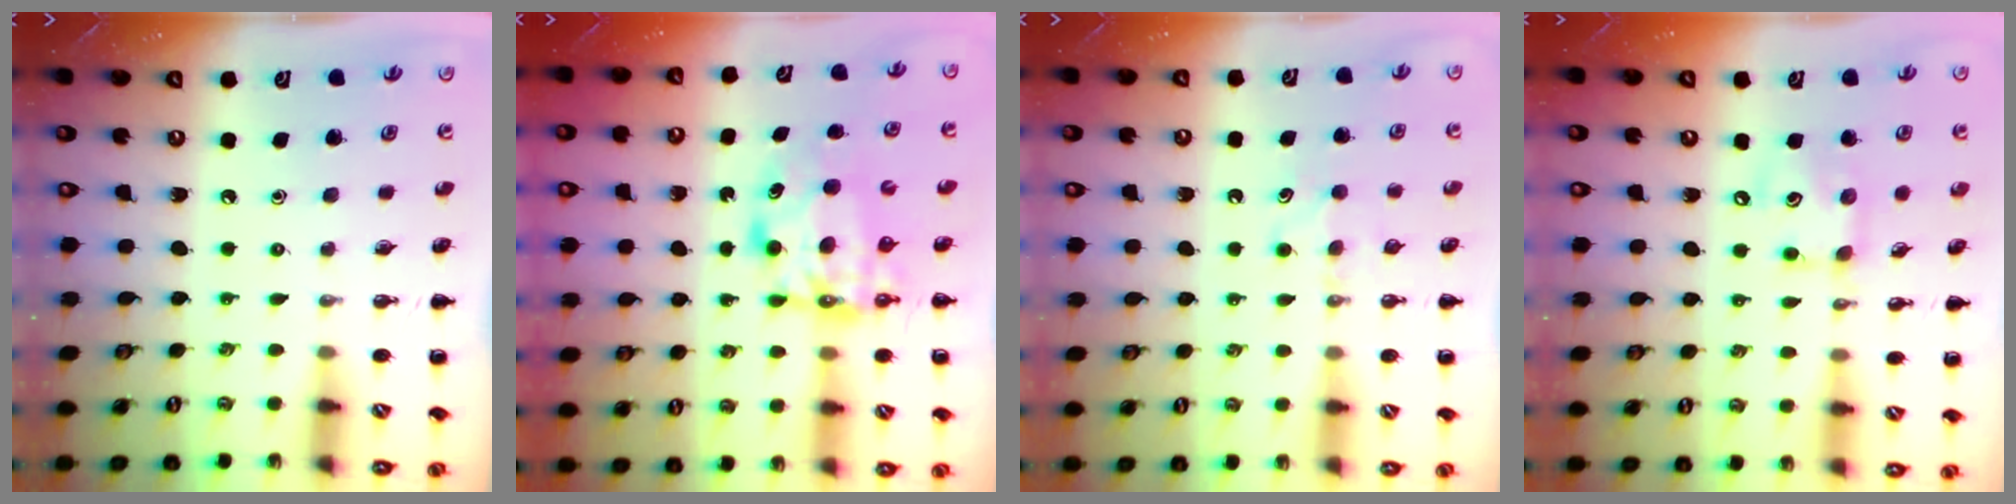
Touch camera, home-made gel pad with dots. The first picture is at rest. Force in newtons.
{"total": 6.7, "press": 6.6, "slide": 1.0}
{"total": 3.9, "press": 3.7, "slide": 1.3}
{"total": 8.4, "press": 8.3, "slide": 0.8}